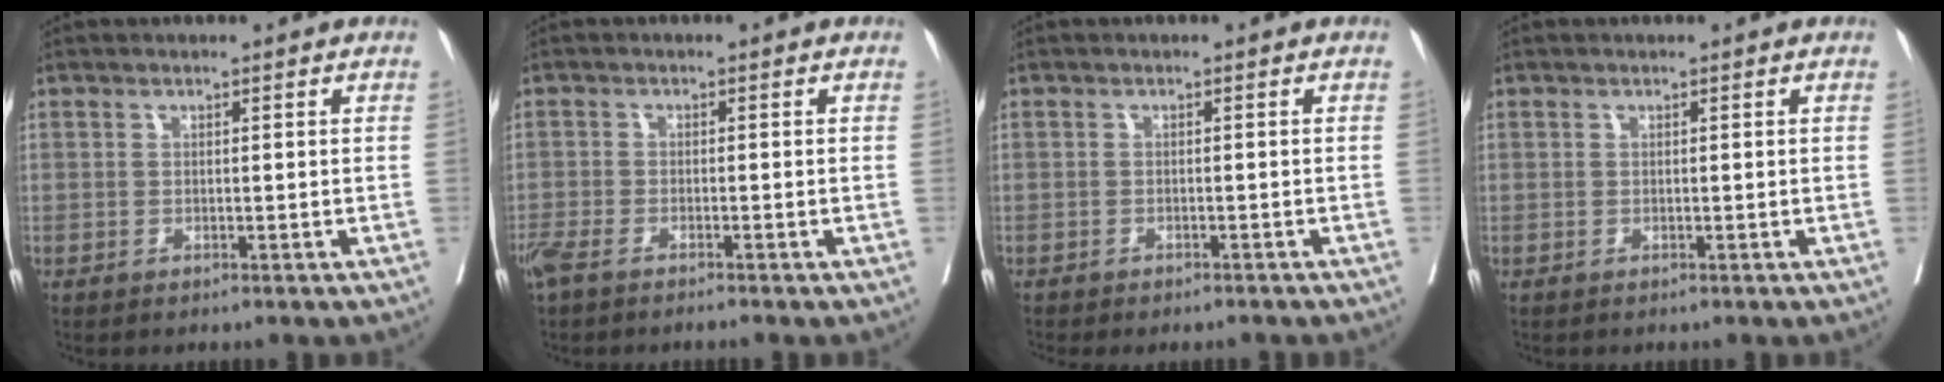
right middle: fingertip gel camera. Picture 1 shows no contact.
{"total": 4.4, "force": [-3.5, 0.7, 2.5], "torque": [-0.047, -0.009, -0.063]}
{"total": 4.1, "force": [-3.7, 0.9, 1.4], "torque": [-0.016, -0.003, -0.049]}
{"total": 0.0}